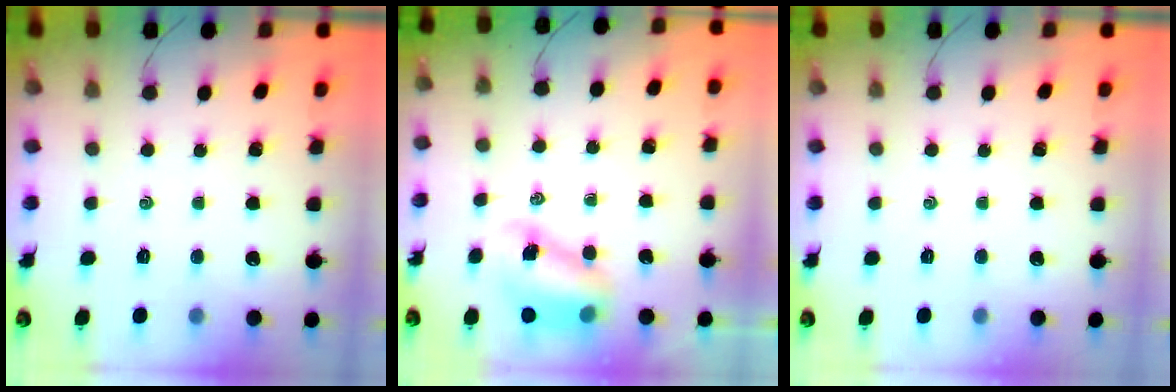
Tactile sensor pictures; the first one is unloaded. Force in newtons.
{"total": 7.8, "press": 7.5, "slide": 2.0}
{"total": 0.0}